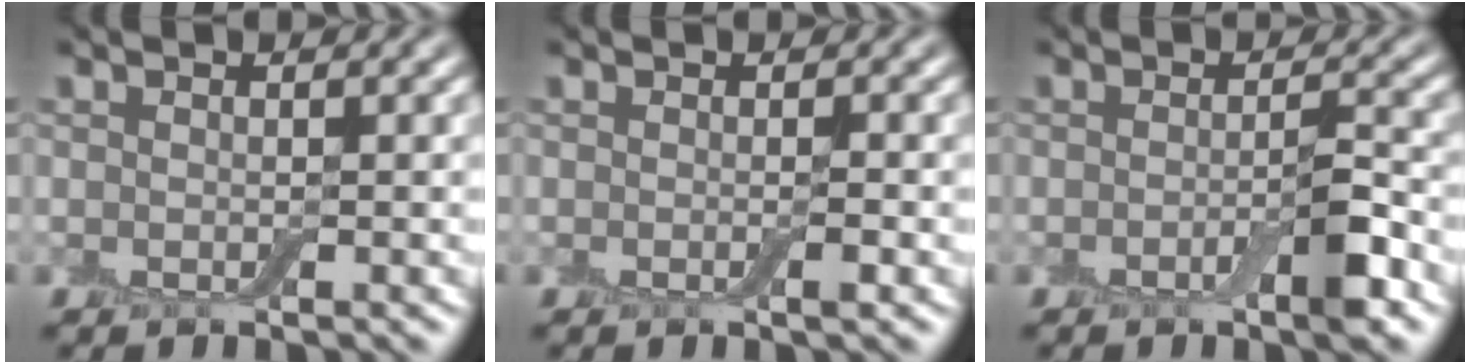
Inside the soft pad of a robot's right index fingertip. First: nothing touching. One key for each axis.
{"total": 0.8, "fx": -0.2, "fy": 0.0, "fz": 0.7, "tx": -0.012, "ty": 0.000, "tz": -0.005}
{"total": 2.9, "fx": -1.2, "fy": 0.6, "fz": 2.5, "tx": -0.039, "ty": 0.002, "tz": -0.022}